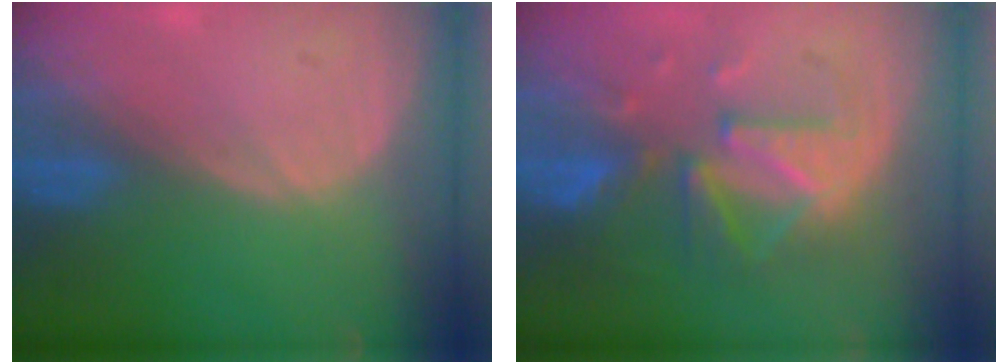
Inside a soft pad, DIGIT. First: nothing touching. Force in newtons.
{"total": 9.5, "press": 9.0, "slide": 3.0}